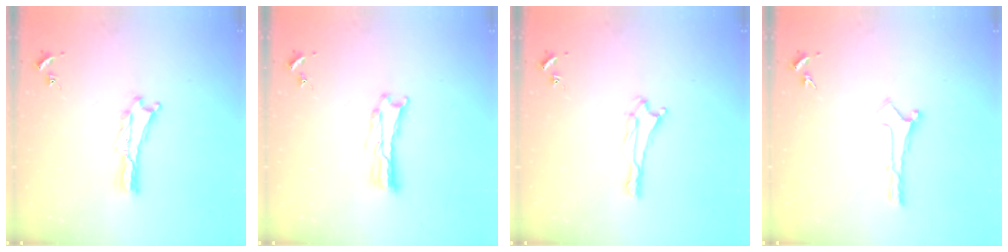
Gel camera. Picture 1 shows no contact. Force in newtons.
{"total": 1.0, "press": 1.0, "slide": 0.2}
{"total": 1.4, "press": 1.4, "slide": 0.2}
{"total": 0.0}